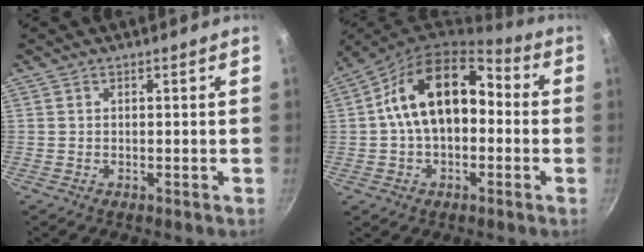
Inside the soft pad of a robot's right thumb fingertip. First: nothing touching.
{"total": 16.7, "force": [0.7, 10.3, 13.1], "torque": [-0.197, 0.047, 0.001]}